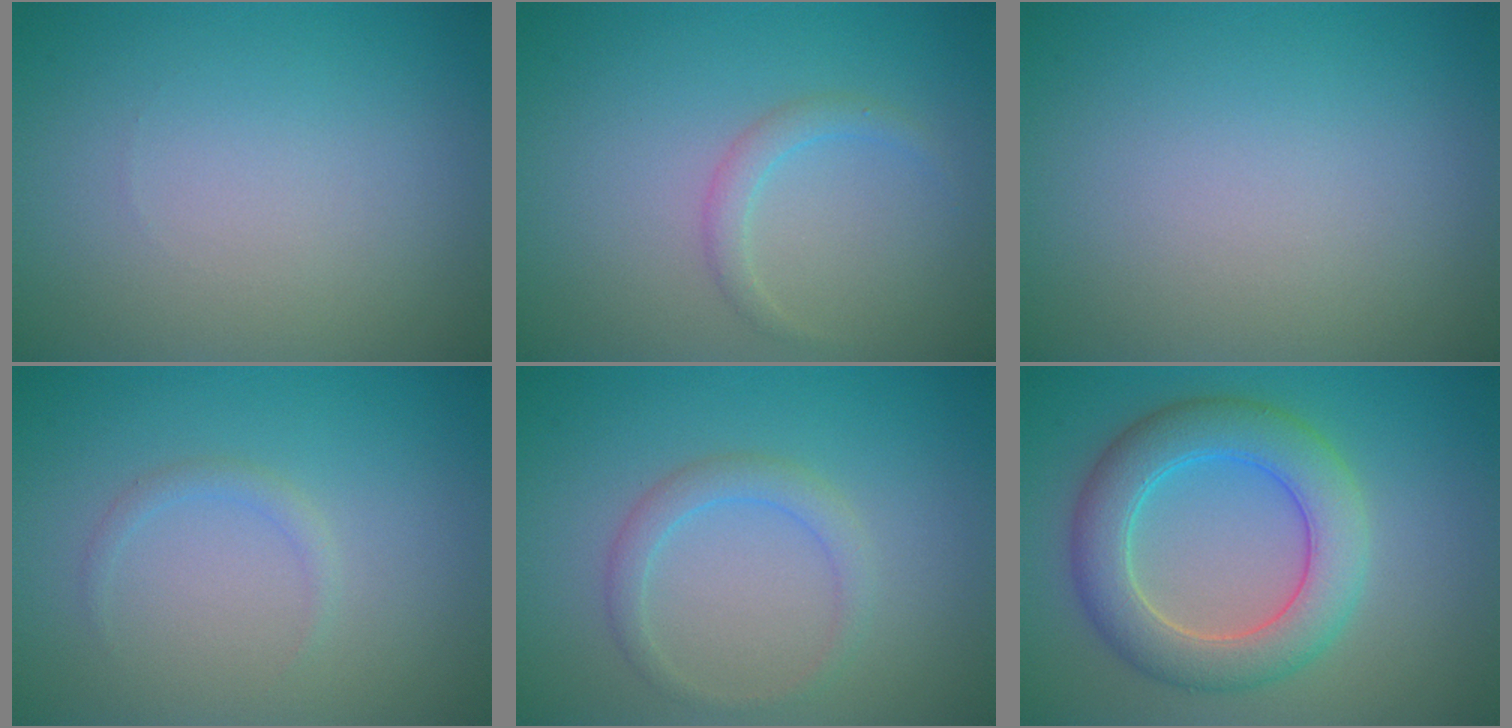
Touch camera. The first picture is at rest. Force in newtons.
{"total": 1.4, "press": 1.4, "slide": 0.1}
{"total": 0.0}
{"total": 0.9, "press": 0.9, "slide": 0.1}
{"total": 1.9, "press": 1.9, "slide": 0.1}
{"total": 6.4, "press": 6.4, "slide": 0.2}